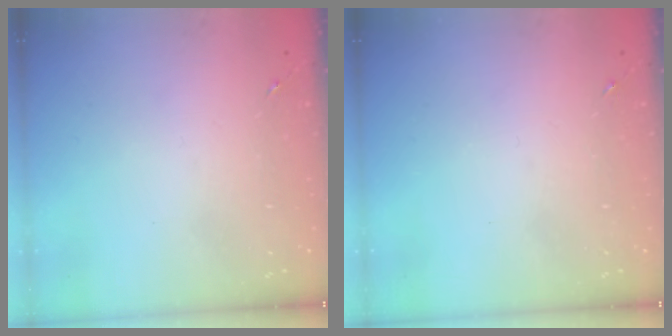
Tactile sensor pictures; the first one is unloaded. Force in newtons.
{"total": 0.0}